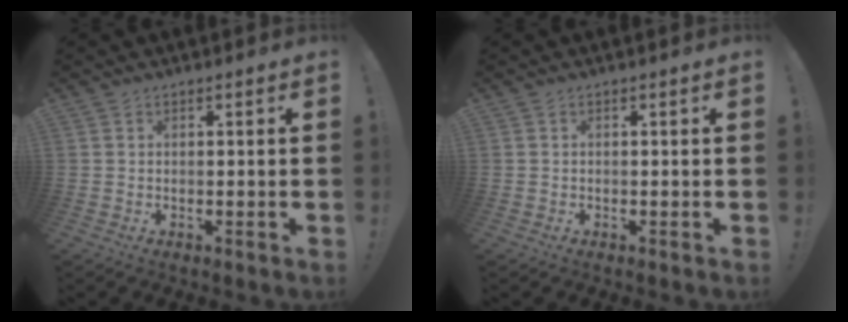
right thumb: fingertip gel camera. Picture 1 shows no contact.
{"total": 0.0}